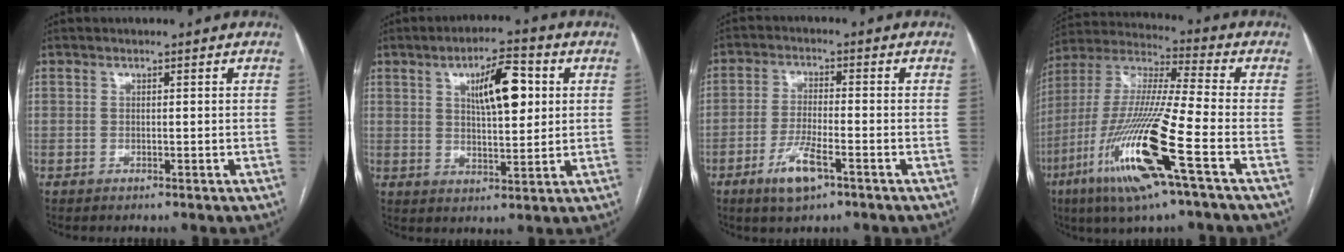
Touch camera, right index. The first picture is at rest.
{"total": 9.4, "force": [2.9, 2.8, 8.5], "torque": [-0.136, 0.013, 0.049]}
{"total": 6.3, "force": [-3.5, 1.3, 5.1], "torque": [-0.101, -0.007, -0.060]}
{"total": 19.6, "force": [-8.2, 0.7, 17.8], "torque": [-0.393, -0.034, -0.162]}